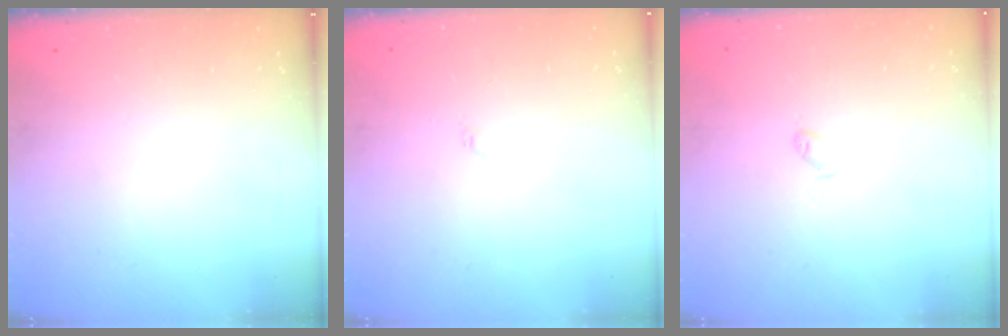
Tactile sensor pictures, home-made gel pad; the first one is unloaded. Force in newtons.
{"total": 1.8, "press": 1.7, "slide": 0.3}
{"total": 2.6, "press": 2.6, "slide": 0.4}